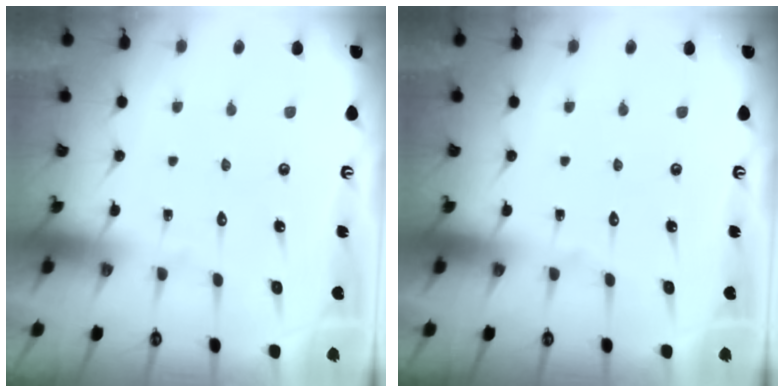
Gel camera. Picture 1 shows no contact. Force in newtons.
{"total": 0.0}